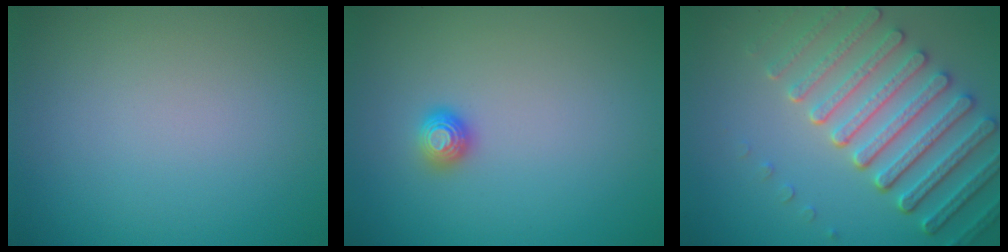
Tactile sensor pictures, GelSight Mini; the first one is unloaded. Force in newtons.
{"total": 1.1, "press": 1.1, "slide": 0.4}
{"total": 7.0, "press": 5.5, "slide": 4.4}